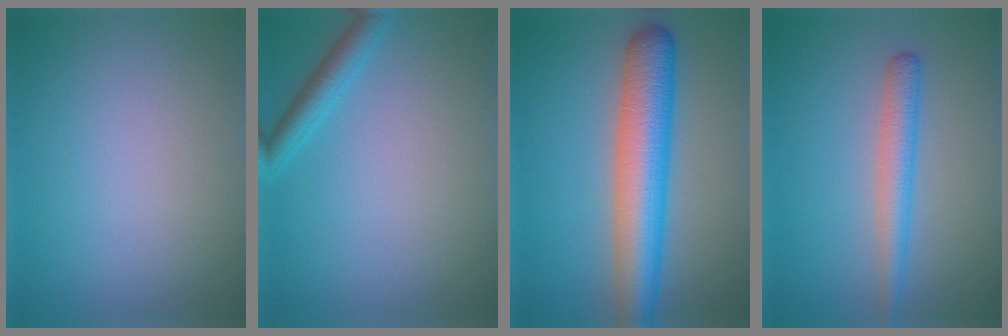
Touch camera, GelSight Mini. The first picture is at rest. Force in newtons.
{"total": 2.5, "press": 2.4, "slide": 0.1}
{"total": 7.9, "press": 7.9, "slide": 0.2}
{"total": 2.9, "press": 2.9, "slide": 0.1}